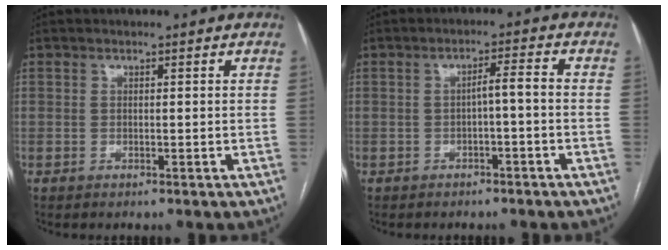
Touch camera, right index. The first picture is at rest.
{"total": 2.8, "force": [-0.9, 0.2, 2.7], "torque": [-0.041, 0.011, -0.014]}